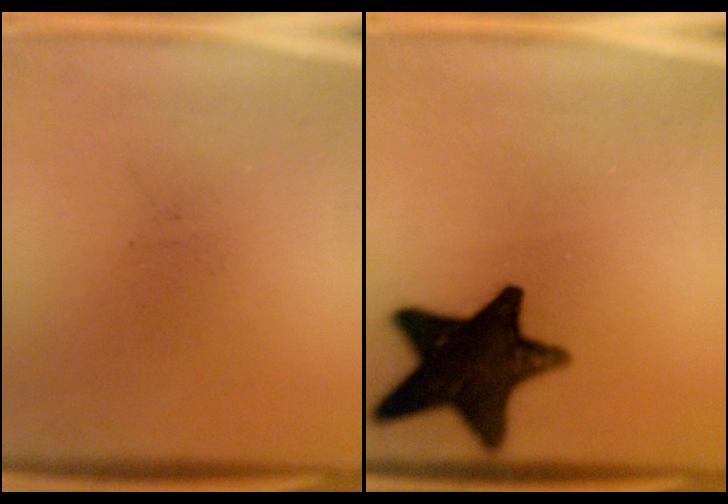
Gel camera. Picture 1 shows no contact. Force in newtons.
{"total": 17.0}